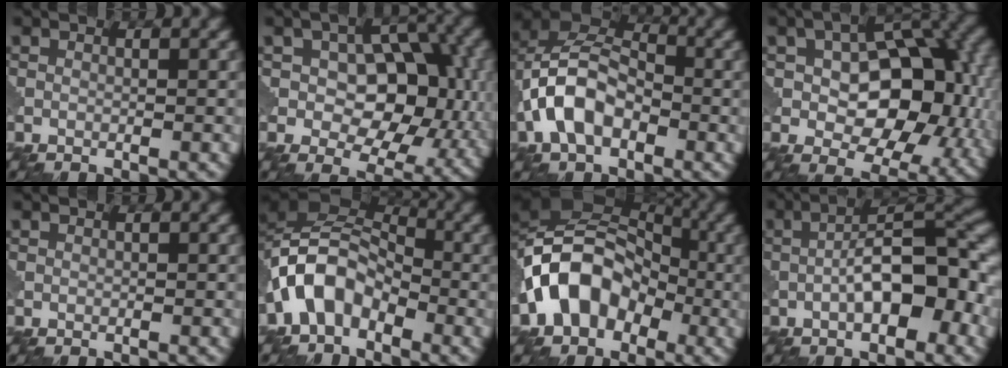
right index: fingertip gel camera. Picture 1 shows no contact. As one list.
[{"total": 11.0, "force": [0.9, 6.8, 8.6], "torque": [-0.116, 0.004, 0.008]}, {"total": 7.9, "force": [-2.2, 5.0, 5.7], "torque": [-0.110, 0.019, -0.055]}, {"total": 13.1, "force": [0.9, 8.1, 10.3], "torque": [-0.129, 0.005, 0.015]}, {"total": 0.0}, {"total": 7.2, "force": [-2.9, 4.7, 4.6], "torque": [-0.083, 0.015, -0.072]}, {"total": 9.7, "force": [-2.8, 7.2, 5.8], "torque": [-0.092, 0.010, -0.069]}, {"total": 9.0, "force": [-2.2, 3.3, 8.1], "torque": [-0.120, 0.019, -0.038]}]